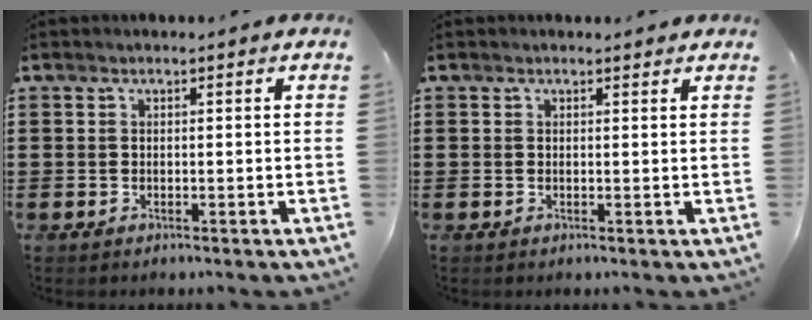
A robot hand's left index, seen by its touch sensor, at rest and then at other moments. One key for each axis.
{"total": 0.8, "fx": 0.7, "fy": 0.1, "fz": 0.3, "tx": -0.007, "ty": 0.000, "tz": 0.015}